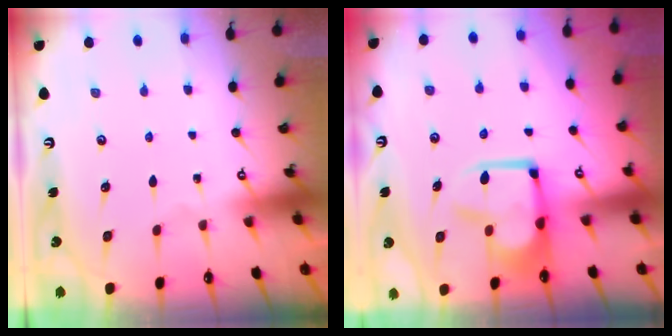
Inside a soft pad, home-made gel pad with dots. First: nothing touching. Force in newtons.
{"total": 4.2, "press": 4.1, "slide": 0.8}